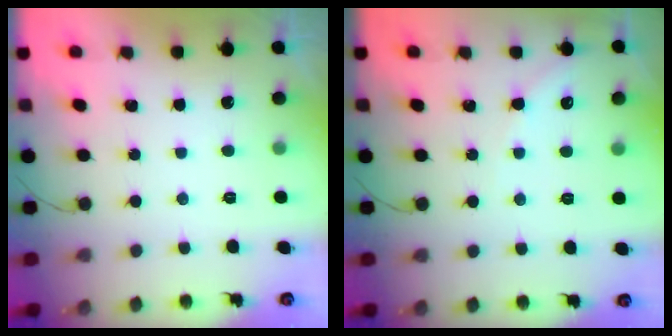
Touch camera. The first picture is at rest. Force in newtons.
{"total": 3.8, "press": 3.7, "slide": 0.6}